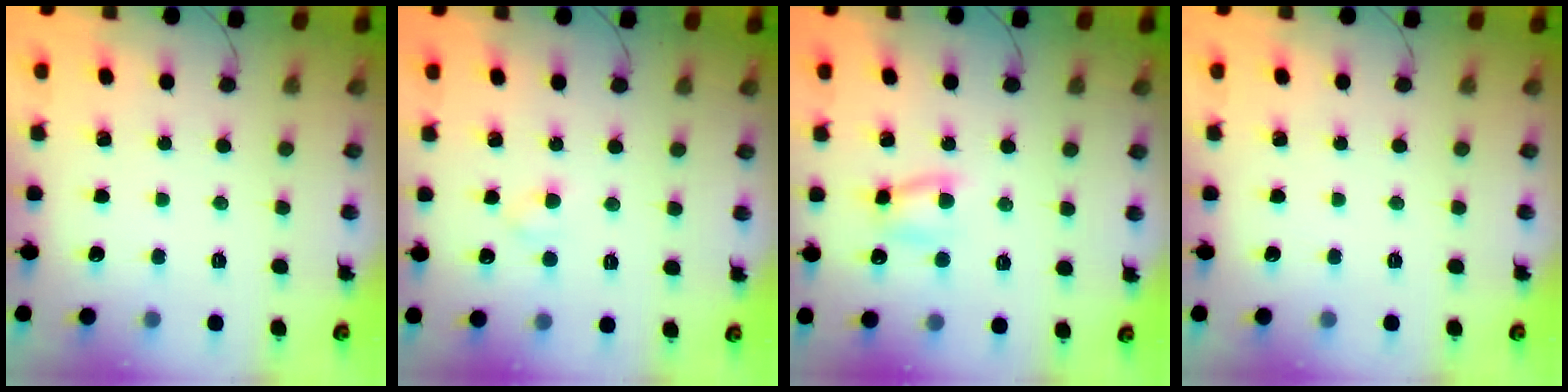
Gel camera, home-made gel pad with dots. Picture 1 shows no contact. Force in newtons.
{"total": 2.5, "press": 2.3, "slide": 0.9}
{"total": 5.9, "press": 5.8, "slide": 0.7}
{"total": 0.0}